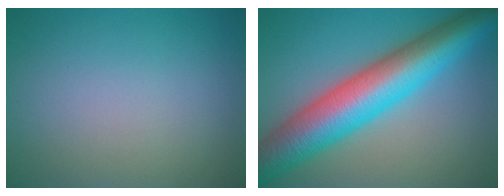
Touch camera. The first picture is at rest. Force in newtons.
{"total": 11.4, "press": 11.4, "slide": 0.4}